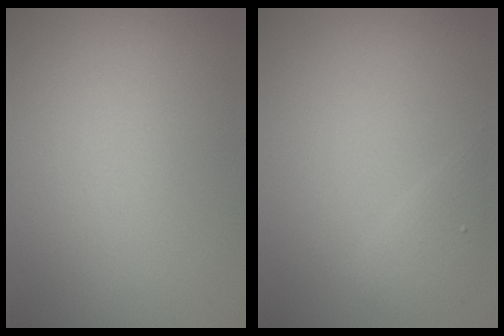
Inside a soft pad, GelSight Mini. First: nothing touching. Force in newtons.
{"total": 1.5, "press": 1.5, "slide": 0.1}